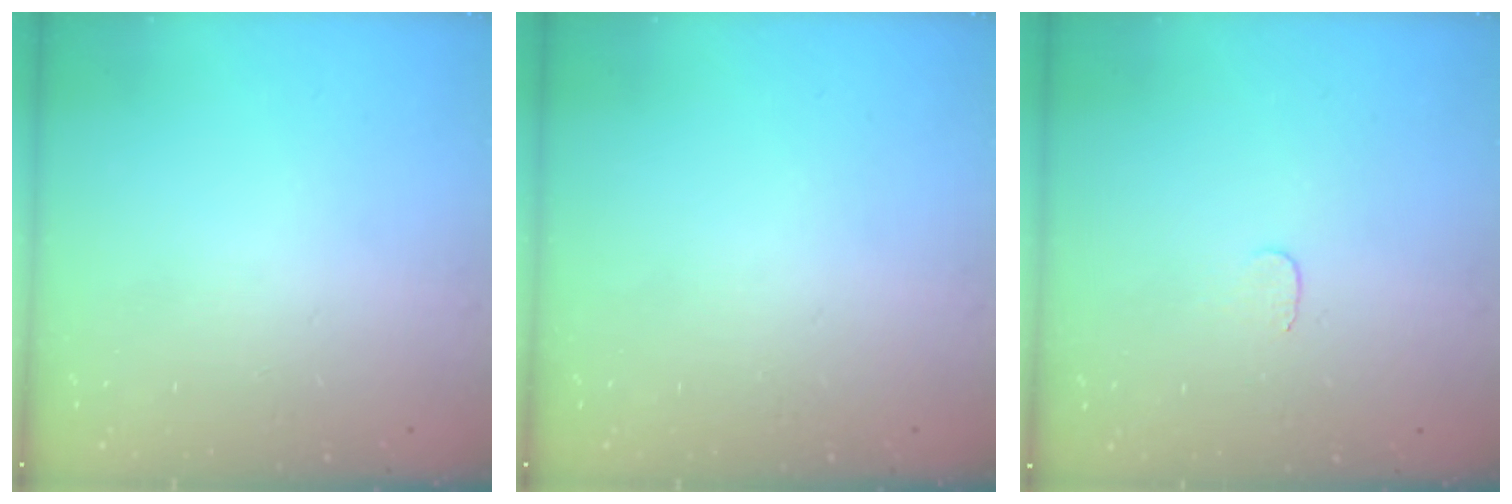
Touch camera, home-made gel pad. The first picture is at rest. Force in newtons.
{"total": 0.0}
{"total": 3.0, "press": 3.0, "slide": 0.3}